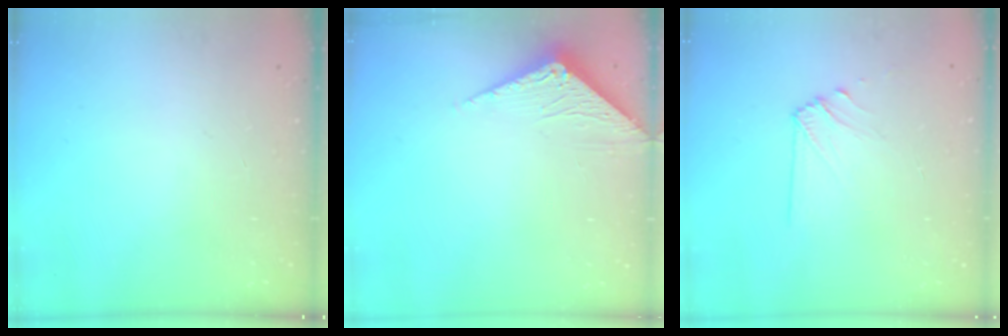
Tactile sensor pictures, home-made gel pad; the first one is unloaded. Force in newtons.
{"total": 3.4, "press": 3.4, "slide": 0.2}
{"total": 6.2, "press": 6.2, "slide": 0.9}